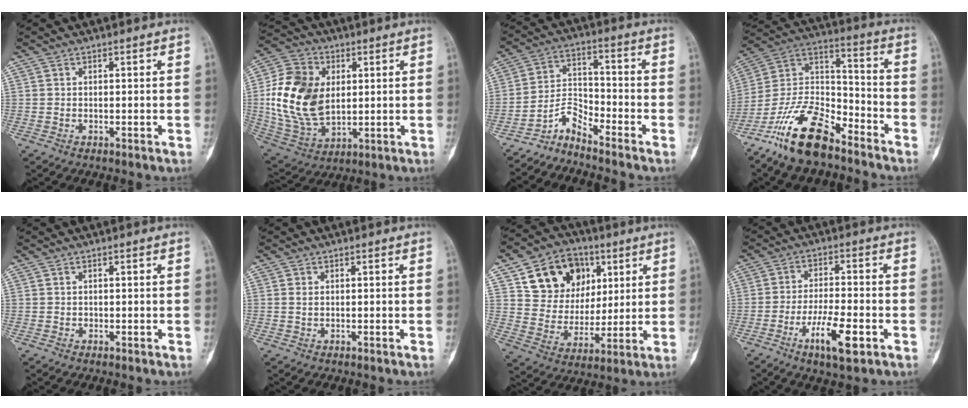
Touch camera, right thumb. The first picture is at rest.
{"total": 18.7, "force": [1.9, 12.9, 13.4], "torque": [-0.245, -0.009, 0.046]}
{"total": 5.6, "force": [-5.2, 1.3, 1.6], "torque": [-0.027, 0.058, -0.107]}
{"total": 17.0, "force": [-12.2, 6.8, 9.7], "torque": [-0.172, 0.083, -0.230]}
{"total": 0.0}
{"total": 1.1, "force": [0.3, 0.7, 0.8], "torque": [-0.017, 0.002, 0.010]}
{"total": 17.2, "force": [7.5, 13.1, 8.3], "torque": [-0.094, -0.015, 0.136]}
{"total": 9.3, "force": [-4.1, 2.6, 8.0], "torque": [-0.149, 0.011, -0.070]}